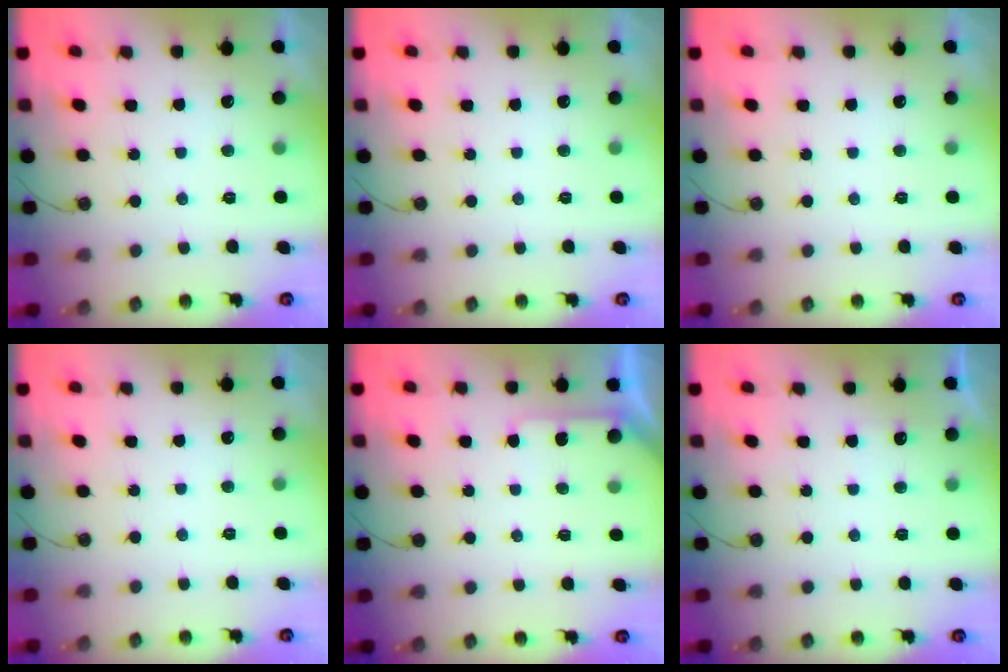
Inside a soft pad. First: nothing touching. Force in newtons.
{"total": 0.0}
{"total": 0.0}
{"total": 0.0}
{"total": 4.9, "press": 4.9, "slide": 0.4}
{"total": 2.8, "press": 2.8, "slide": 0.5}